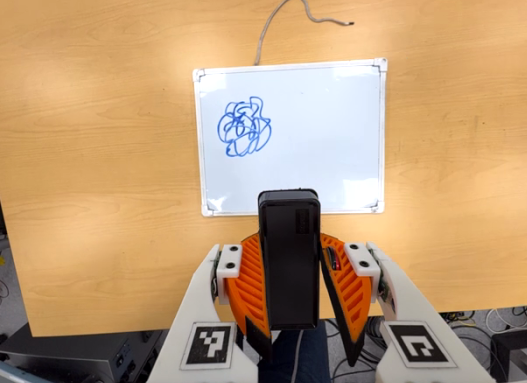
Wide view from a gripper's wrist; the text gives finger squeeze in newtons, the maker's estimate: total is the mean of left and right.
{"total": 6.0, "left": 5.8, "right": 6.2}